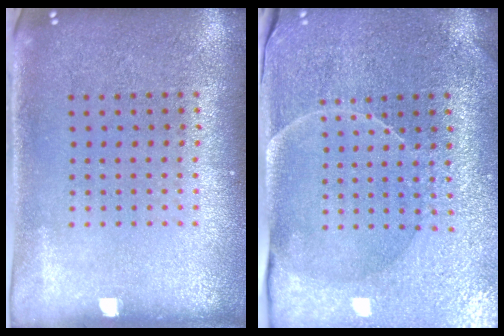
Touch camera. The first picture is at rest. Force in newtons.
{"total": 3.8, "press": 3.7, "slide": 0.8}